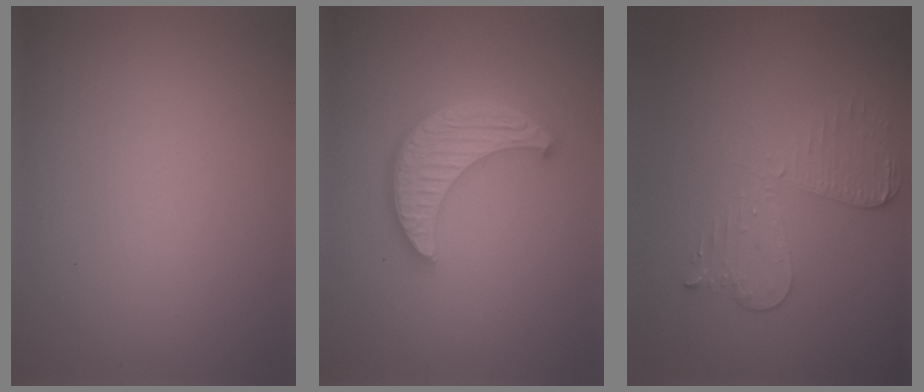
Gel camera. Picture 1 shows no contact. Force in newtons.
{"total": 5.5, "press": 4.2, "slide": 3.4}
{"total": 2.9, "press": 2.7, "slide": 1.2}